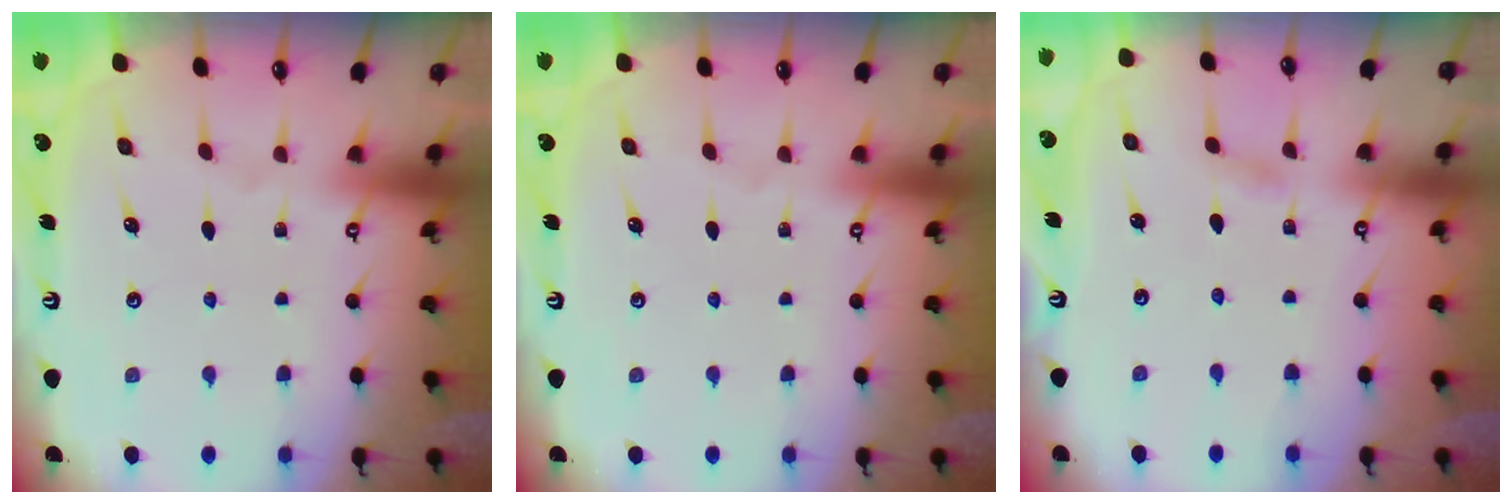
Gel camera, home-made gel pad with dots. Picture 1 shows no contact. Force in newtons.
{"total": 0.0}
{"total": 1.9, "press": 1.8, "slide": 0.2}